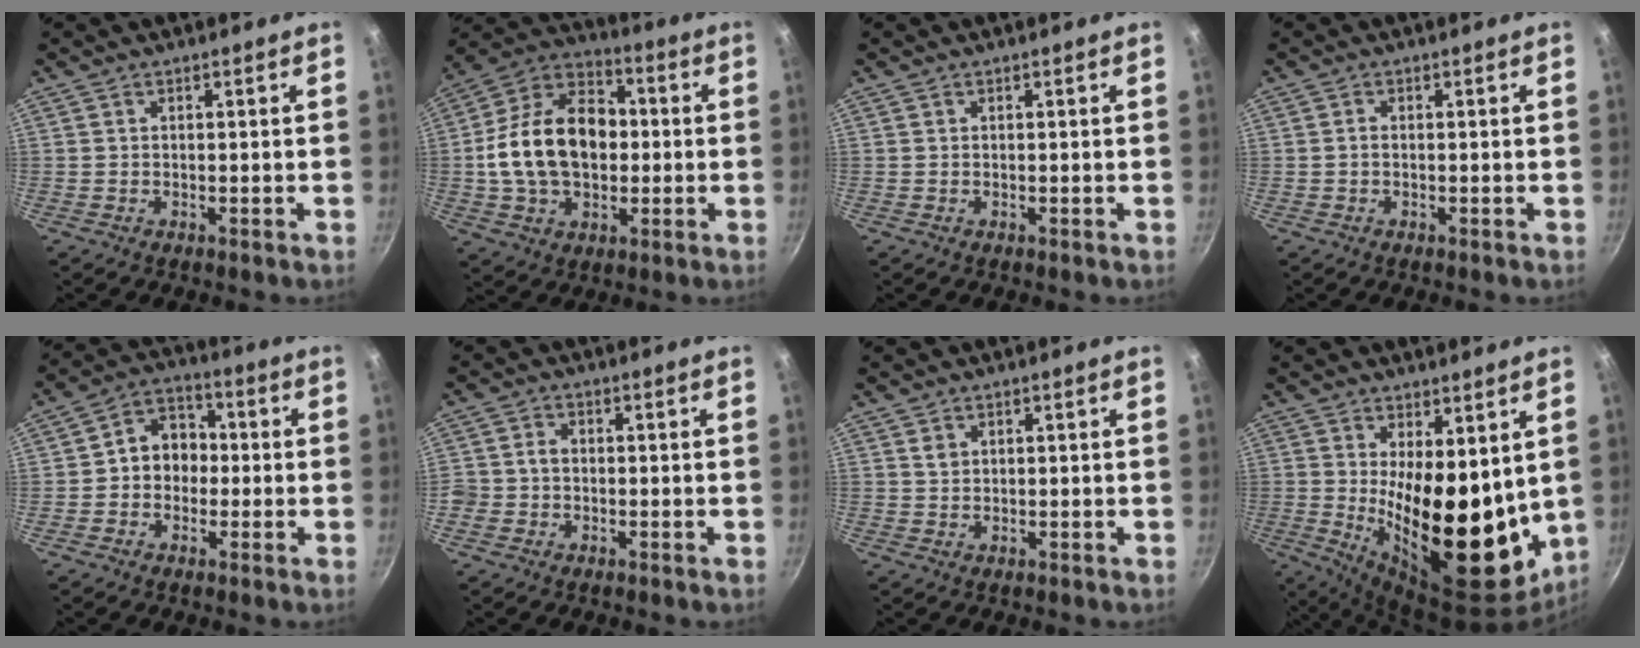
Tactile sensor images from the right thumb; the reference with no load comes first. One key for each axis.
{"total": 19.7, "fx": -0.1, "fy": 13.7, "fz": 14.2, "tx": -0.219, "ty": 0.037, "tz": -0.013}
{"total": 0.0}
{"total": 0.8, "fx": -0.2, "fy": 0.6, "fz": 0.6, "tx": -0.011, "ty": 0.004, "tz": -0.004}
{"total": 8.4, "fx": -0.5, "fy": 7.0, "fz": 4.6, "tx": -0.024, "ty": 0.027, "tz": -0.023}
{"total": 3.3, "fx": -0.8, "fy": 2.9, "fz": 1.4, "tx": -0.017, "ty": 0.017, "tz": -0.021}
{"total": 1.4, "fx": 0.6, "fy": 1.2, "fz": 0.5, "tx": -0.007, "ty": 0.000, "tz": 0.011}
{"total": 20.9, "fx": 2.0, "fy": 9.8, "fz": 18.3, "tx": -0.233, "ty": -0.050, "tz": 0.050}